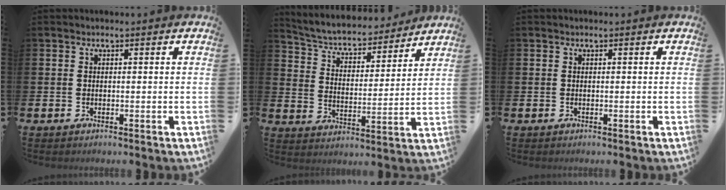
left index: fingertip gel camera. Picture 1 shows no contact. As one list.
[{"total": 5.3, "force": [4.8, 1.7, 1.2], "torque": [-0.058, -0.043, 0.078]}, {"total": 0.0}]